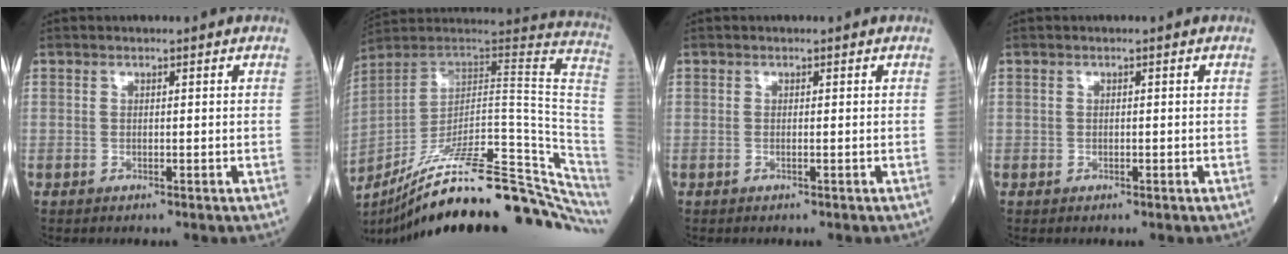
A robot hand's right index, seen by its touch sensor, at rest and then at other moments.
{"total": 30.7, "force": [-23.1, 3.2, 20.0], "torque": [-0.188, 0.005, -0.332]}
{"total": 0.0}
{"total": 0.0}